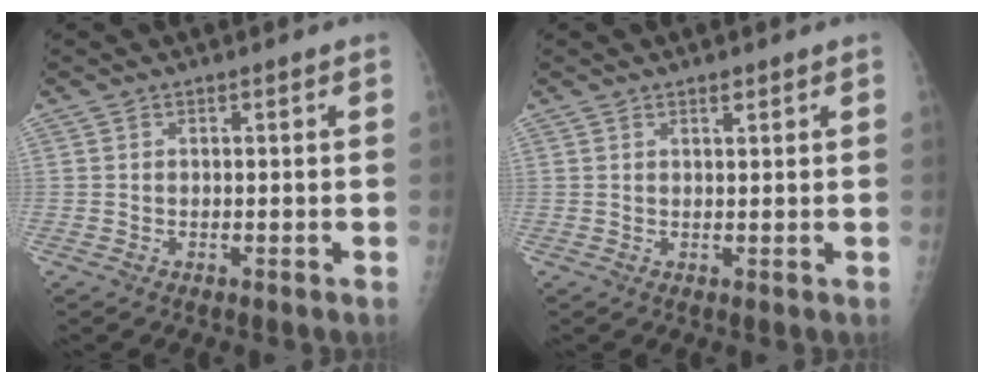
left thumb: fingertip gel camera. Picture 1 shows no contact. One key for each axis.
{"total": 1.4, "fx": 1.0, "fy": 0.5, "fz": 0.8, "tx": -0.005, "ty": -0.006, "tz": 0.015}